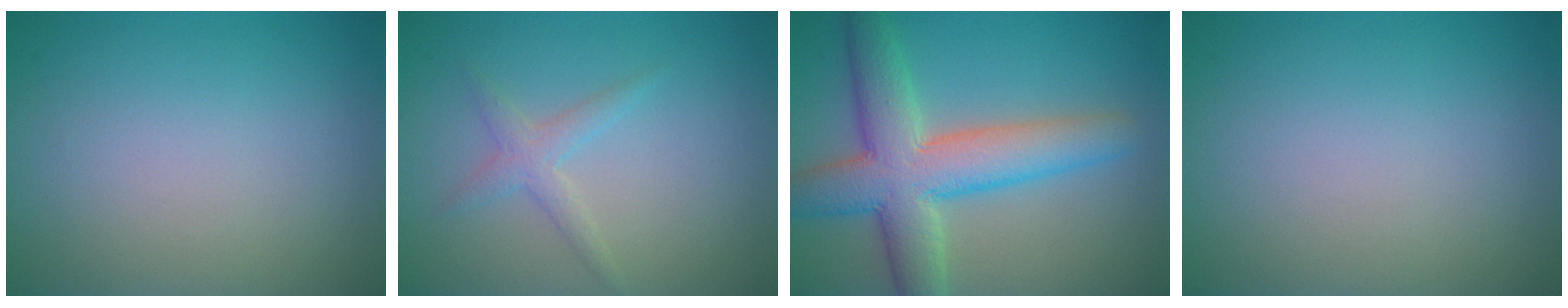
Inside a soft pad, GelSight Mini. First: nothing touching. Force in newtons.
{"total": 1.9, "press": 1.9, "slide": 0.0}
{"total": 8.3, "press": 8.3, "slide": 0.3}
{"total": 0.0}